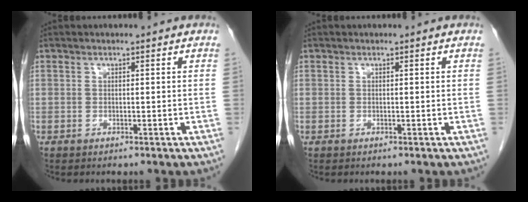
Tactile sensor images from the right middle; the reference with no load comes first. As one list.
[{"total": 0.0}]